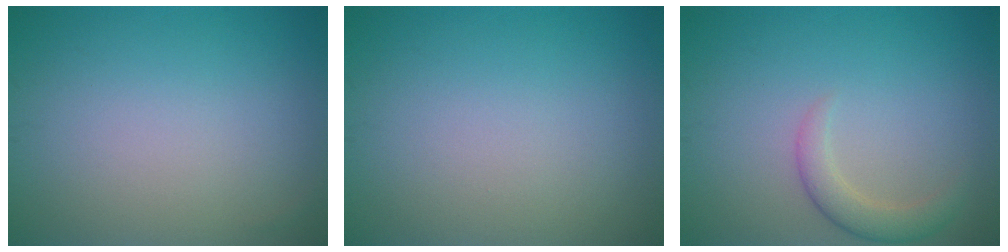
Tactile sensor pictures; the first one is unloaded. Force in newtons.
{"total": 0.0}
{"total": 2.4, "press": 2.4, "slide": 0.3}